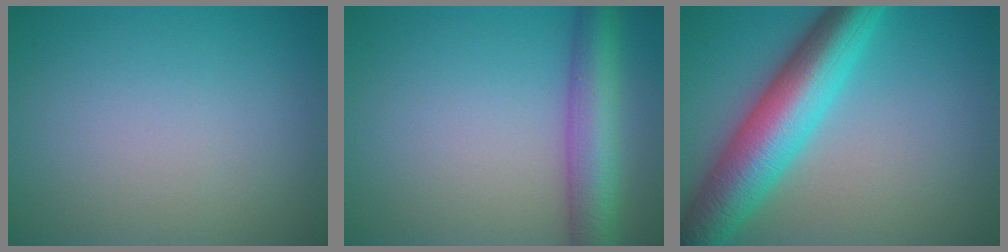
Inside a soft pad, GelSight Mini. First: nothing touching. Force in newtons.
{"total": 5.9, "press": 5.9, "slide": 0.2}
{"total": 9.4, "press": 9.4, "slide": 0.1}